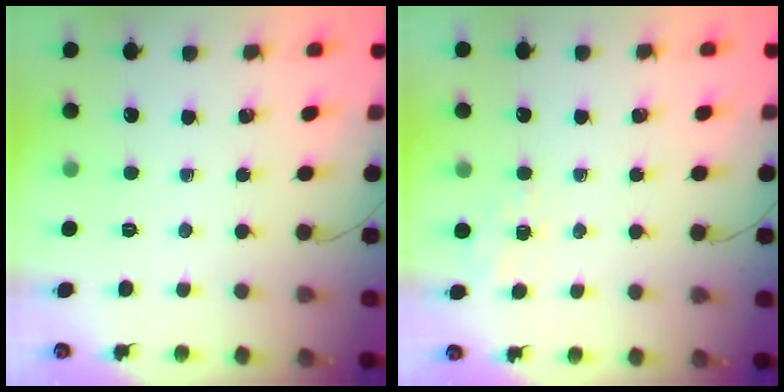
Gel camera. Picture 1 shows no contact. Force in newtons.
{"total": 1.7, "press": 1.2, "slide": 1.3}